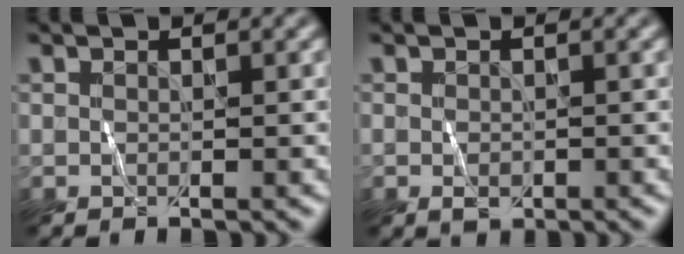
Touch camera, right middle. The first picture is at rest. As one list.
[{"total": 1.1, "force": [-0.4, 0.7, 0.8], "torque": [-0.015, -0.002, -0.005]}]